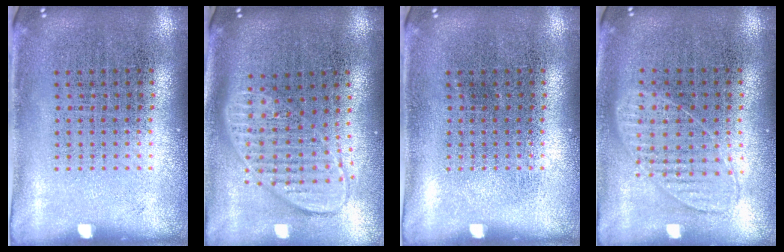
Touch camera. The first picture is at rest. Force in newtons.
{"total": 1.8, "press": 1.5, "slide": 1.0}
{"total": 0.0}
{"total": 0.9, "press": 0.8, "slide": 0.3}